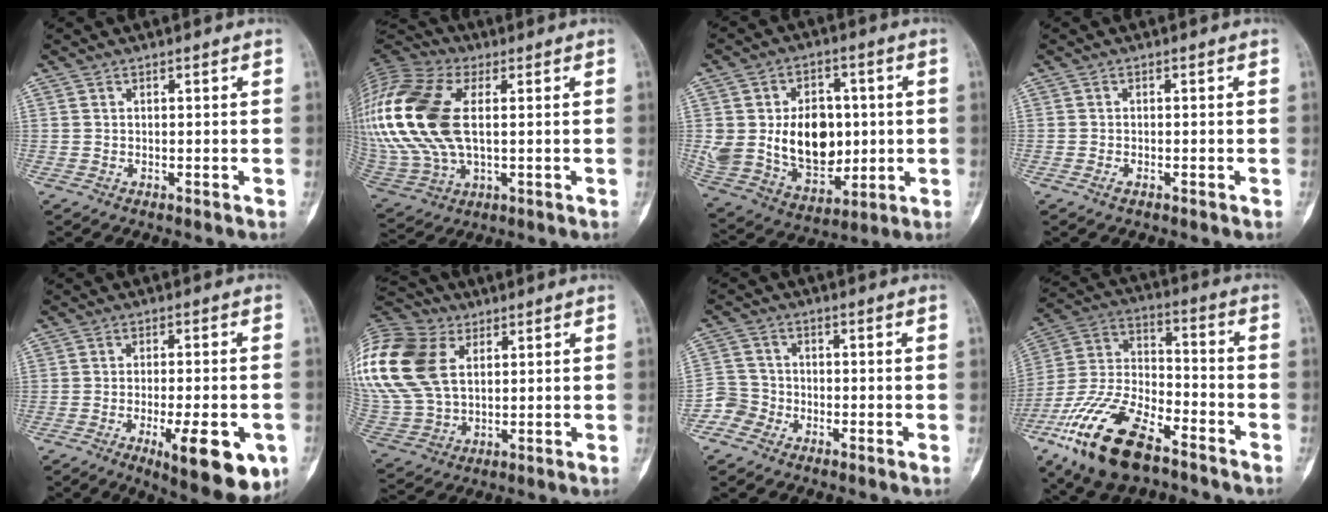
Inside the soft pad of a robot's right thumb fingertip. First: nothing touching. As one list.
[{"total": 25.6, "force": [3.5, 14.5, 20.8], "torque": [-0.505, 0.002, 0.068]}, {"total": 19.0, "force": [0.9, 13.6, 13.2], "torque": [-0.194, -0.003, 0.041]}, {"total": 1.1, "force": [-0.6, 0.5, 0.7], "torque": [-0.018, 0.002, -0.011]}, {"total": 14.5, "force": [-5.5, 4.6, 12.6], "torque": [-0.148, -0.002, -0.067]}, {"total": 25.6, "force": [8.0, 17.7, 16.7], "torque": [-0.406, 0.023, 0.158]}, {"total": 4.4, "force": [-2.7, 3.5, -0.1], "torque": [0.025, 0.014, -0.066]}, {"total": 20.8, "force": [-12.3, 9.2, 14.0], "torque": [-0.289, 0.048, -0.230]}]